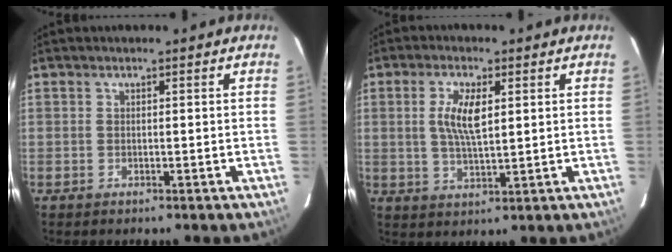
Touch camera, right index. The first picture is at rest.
{"total": 6.4, "force": [1.5, 2.3, 5.8], "torque": [-0.111, 0.002, 0.030]}